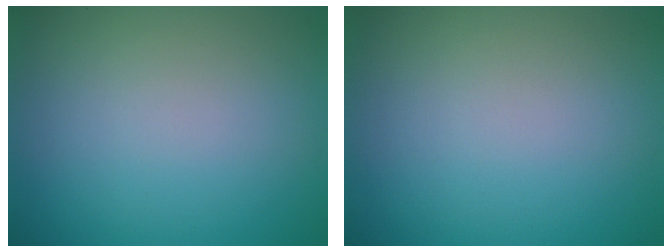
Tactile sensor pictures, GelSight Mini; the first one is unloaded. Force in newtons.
{"total": 0.0}